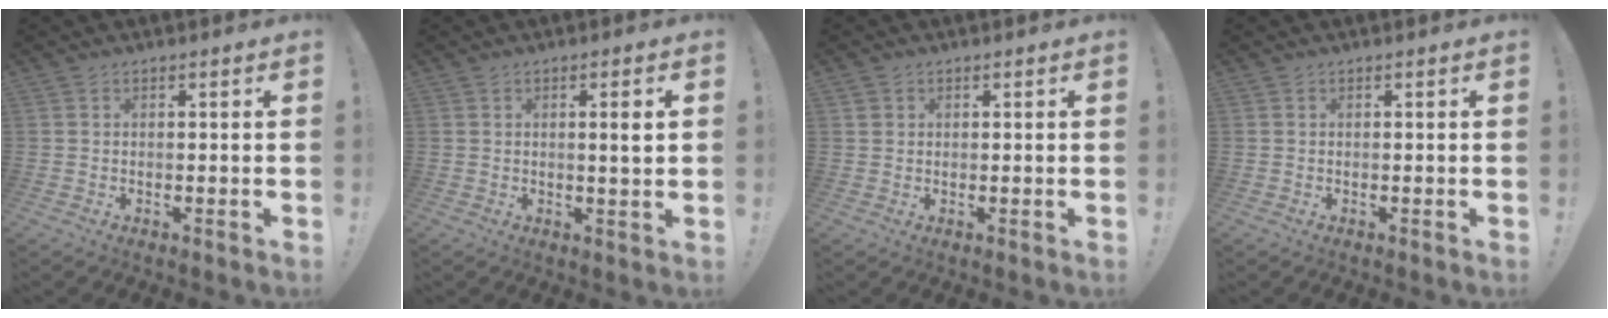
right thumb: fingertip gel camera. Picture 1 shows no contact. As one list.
[{"total": 4.0, "force": [0.8, -0.2, 4.0], "torque": [-0.060, -0.008, 0.008]}, {"total": 1.3, "force": [0.7, 1.1, 0.2], "torque": [-0.006, 0.003, 0.014]}, {"total": 0.0}]